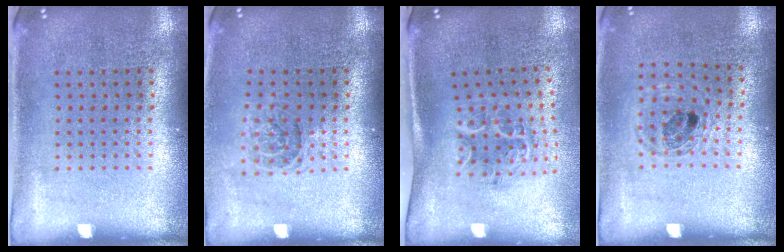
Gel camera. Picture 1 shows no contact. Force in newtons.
{"total": 1.1, "press": 1.0, "slide": 0.5}
{"total": 1.3, "press": 1.2, "slide": 0.4}
{"total": 0.9, "press": 0.9, "slide": 0.1}